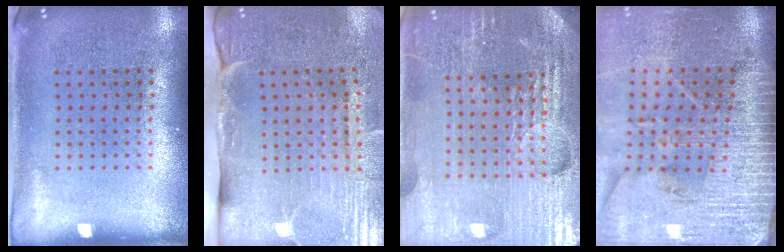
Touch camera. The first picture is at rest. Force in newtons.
{"total": 4.3, "press": 3.7, "slide": 2.2}
{"total": 5.4, "press": 4.9, "slide": 2.2}
{"total": 3.8, "press": 3.4, "slide": 1.8}